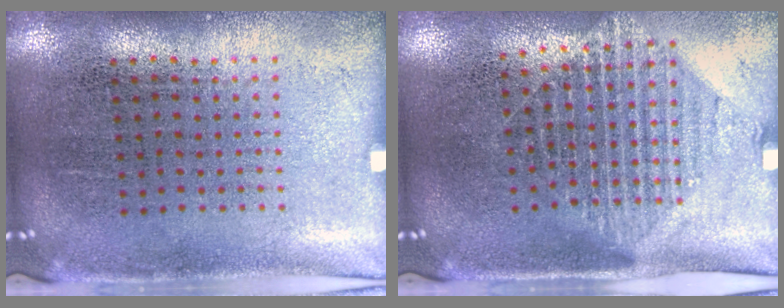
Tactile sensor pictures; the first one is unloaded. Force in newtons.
{"total": 1.6, "press": 1.3, "slide": 0.9}